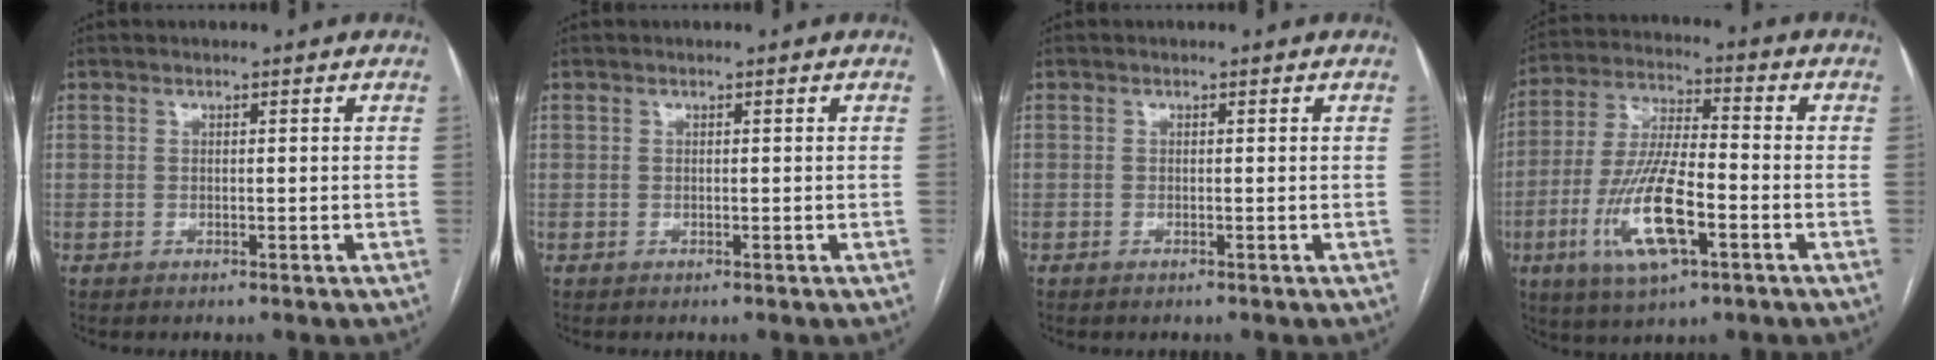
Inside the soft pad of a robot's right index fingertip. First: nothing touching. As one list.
[{"total": 0.0}, {"total": 0.0}, {"total": 14.0, "force": [-4.9, 3.4, 12.6], "torque": [-0.263, -0.009, -0.086]}]